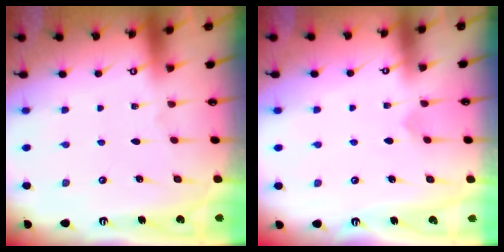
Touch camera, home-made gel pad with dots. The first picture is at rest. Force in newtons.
{"total": 2.8, "press": 2.8, "slide": 0.3}